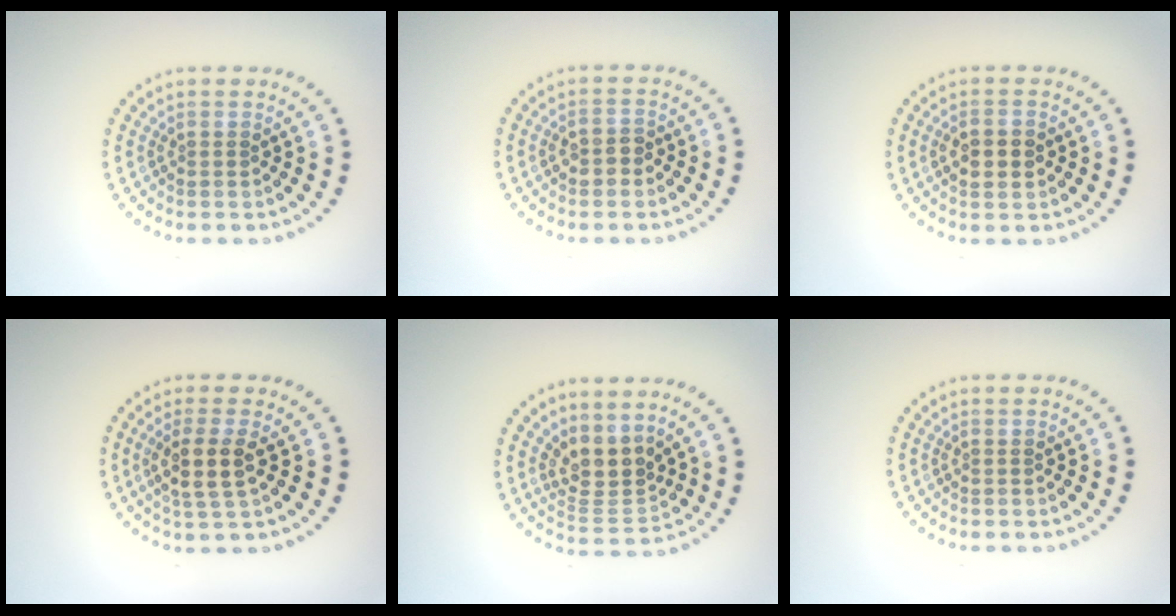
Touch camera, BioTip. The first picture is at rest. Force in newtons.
{"total": 1.7, "press": 1.7, "slide": 0.3}
{"total": 2.5, "press": 2.4, "slide": 0.2}
{"total": 2.9, "press": 2.5, "slide": 1.4}
{"total": 3.2, "press": 2.4, "slide": 2.1}
{"total": 0.0}